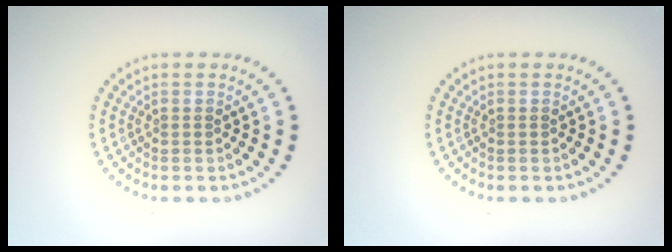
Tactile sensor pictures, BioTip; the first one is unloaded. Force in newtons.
{"total": 0.0}